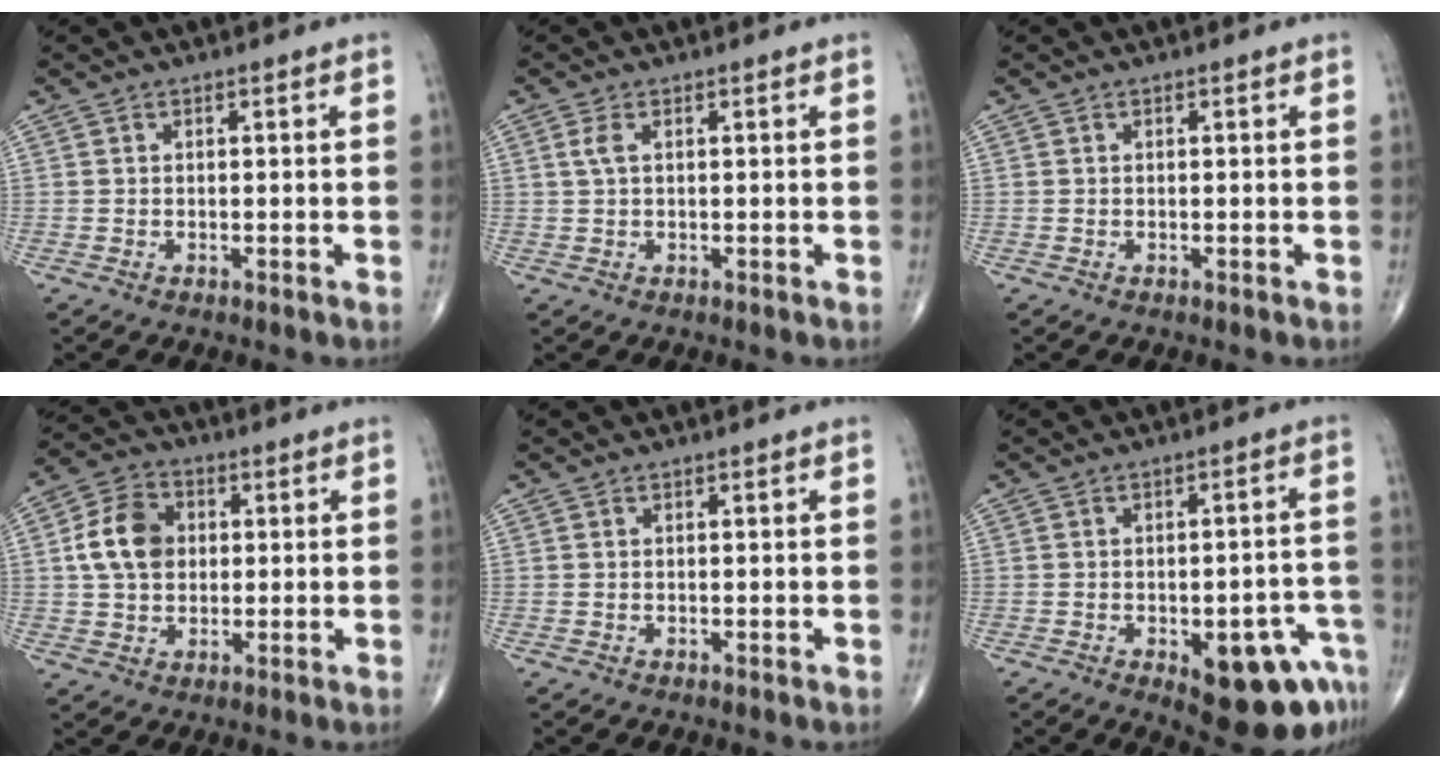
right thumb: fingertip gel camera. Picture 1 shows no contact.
{"total": 1.9, "force": [0.6, 0.8, 1.6], "torque": [-0.045, 0.008, 0.016]}
{"total": 0.0}
{"total": 9.9, "force": [1.3, 7.5, 6.4], "torque": [-0.102, 0.012, 0.018]}
{"total": 0.0}
{"total": 13.8, "force": [-6.4, 5.8, 10.8], "torque": [-0.090, 0.037, -0.069]}